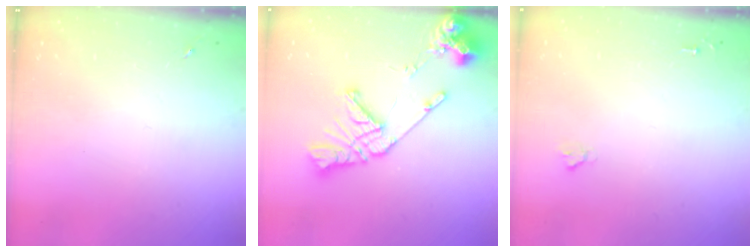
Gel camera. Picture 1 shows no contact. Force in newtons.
{"total": 16.1, "press": 16.0, "slide": 2.0}
{"total": 1.6, "press": 1.6, "slide": 0.2}